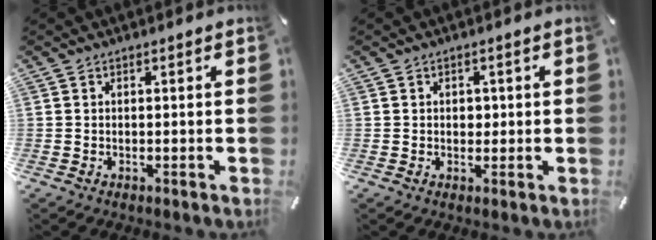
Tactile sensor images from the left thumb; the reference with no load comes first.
{"total": 1.9, "force": [0.1, 1.6, 1.1], "torque": [-0.007, -0.001, -0.003]}